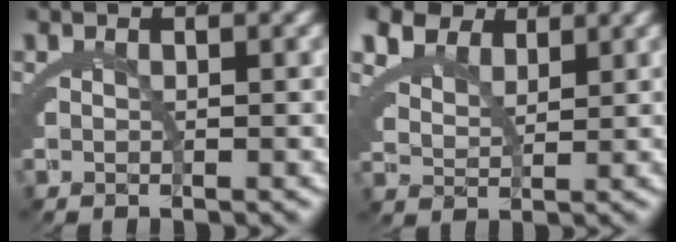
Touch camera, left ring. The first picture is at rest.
{"total": 5.8, "force": [3.5, 3.7, 2.8], "torque": [-0.071, -0.008, 0.063]}